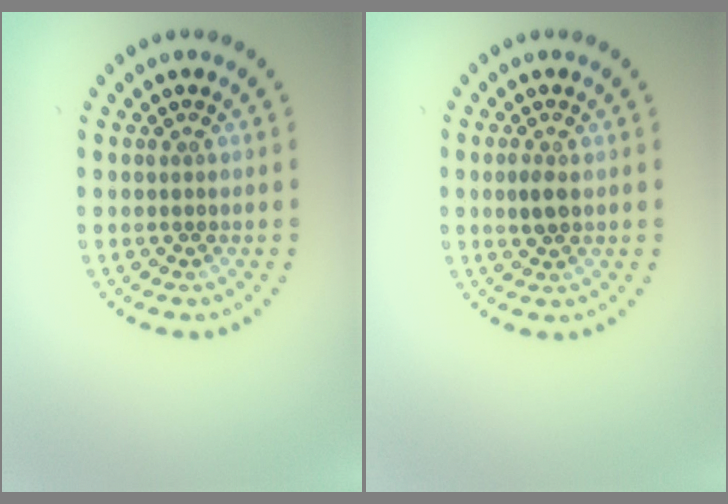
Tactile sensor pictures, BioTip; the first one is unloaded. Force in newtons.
{"total": 1.5, "press": 1.5, "slide": 0.2}